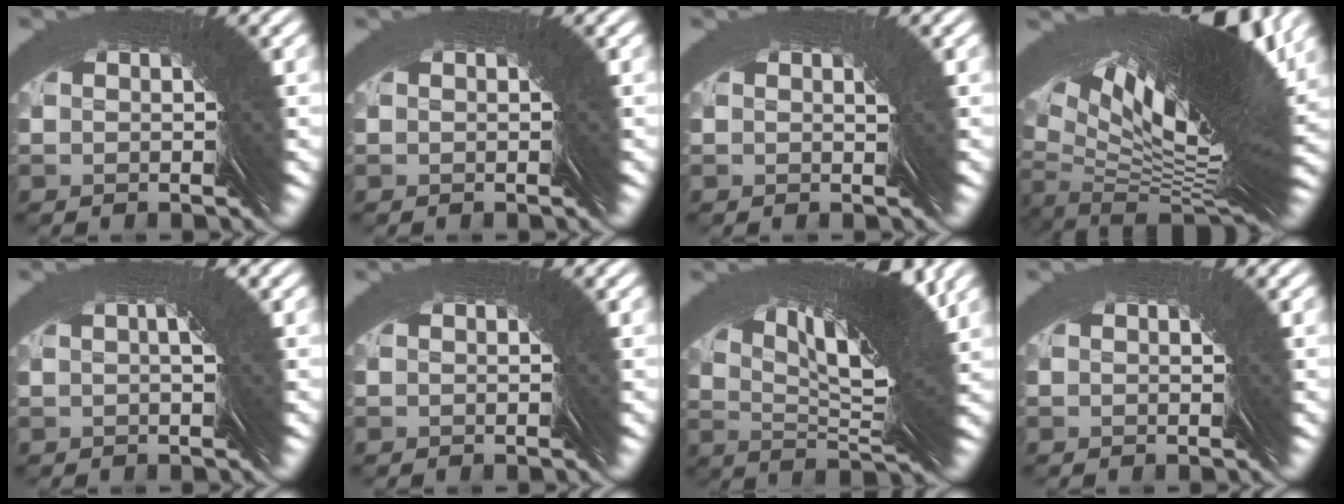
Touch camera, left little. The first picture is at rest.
{"total": 0.0}
{"total": 2.3, "force": [-0.1, -1.6, -1.7], "torque": [0.031, 0.010, -0.001]}
{"total": 13.3, "force": [3.1, 2.6, 12.6], "torque": [-0.171, 0.028, 0.052]}
{"total": 2.1, "force": [-0.4, -1.8, -0.9], "torque": [0.013, 0.009, -0.004]}
{"total": 0.0}
{"total": 7.5, "force": [3.7, -2.5, 6.0], "torque": [-0.040, 0.068, 0.039]}
{"total": 0.5, "force": [0.0, -0.2, -0.5], "torque": [0.009, 0.004, 0.000]}